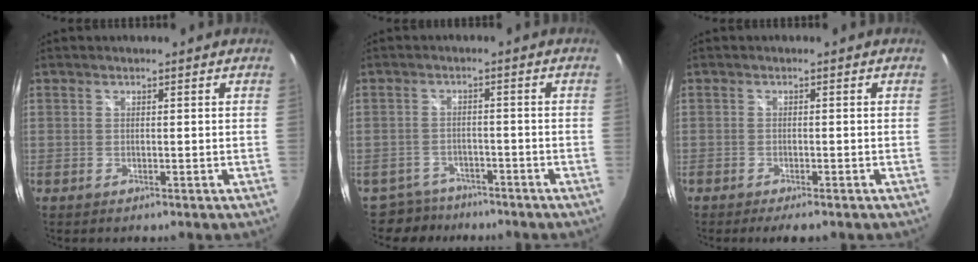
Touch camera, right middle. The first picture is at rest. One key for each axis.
{"total": 6.1, "fx": -5.1, "fy": 3.3, "fz": 0.2, "tx": -0.019, "ty": 0.008, "tz": -0.084}
{"total": 3.0, "fx": -2.5, "fy": 0.5, "fz": 1.7, "tx": -0.039, "ty": -0.014, "tz": -0.040}